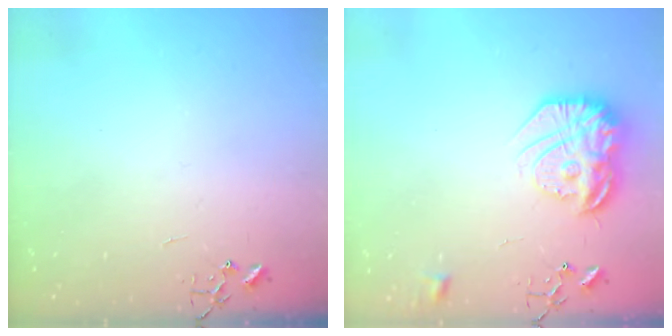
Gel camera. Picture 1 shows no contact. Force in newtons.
{"total": 18.4, "press": 18.3, "slide": 1.7}